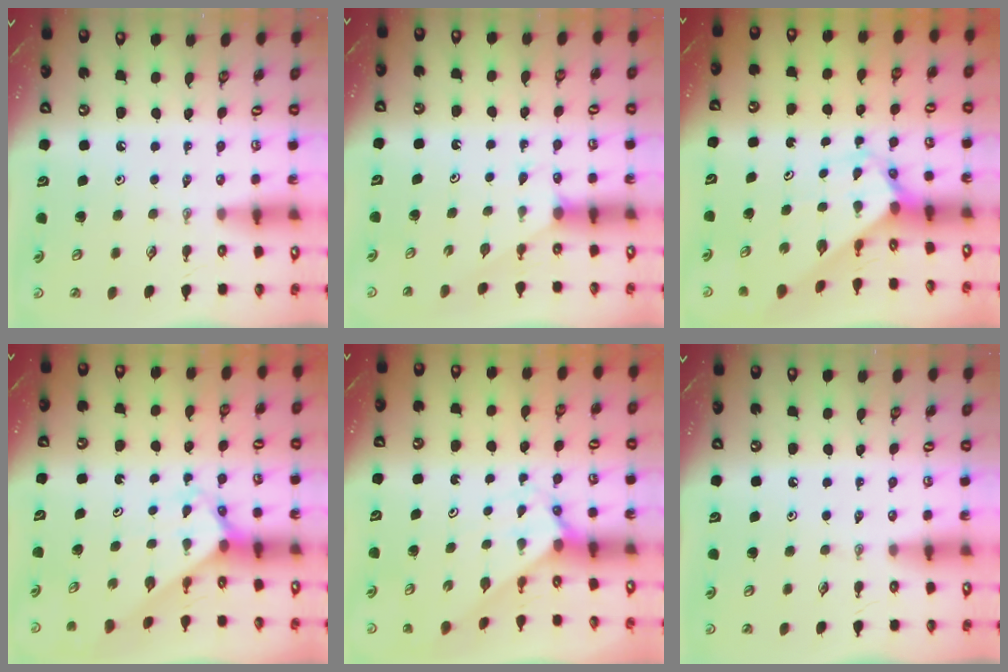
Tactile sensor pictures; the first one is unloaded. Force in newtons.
{"total": 4.3, "press": 4.3, "slide": 0.1}
{"total": 2.5, "press": 2.5, "slide": 0.2}
{"total": 2.6, "press": 2.6, "slide": 0.2}
{"total": 2.7, "press": 2.7, "slide": 0.2}
{"total": 0.0}